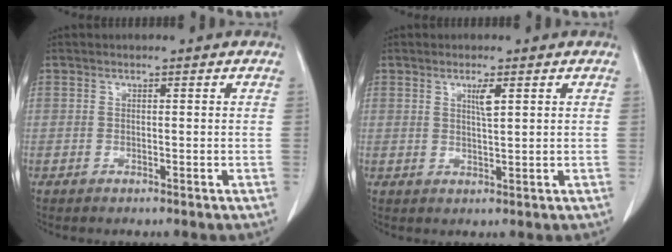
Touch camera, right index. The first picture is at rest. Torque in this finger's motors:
{"motor_torque": [0.02, 0.00, 0.03, 0.02]}